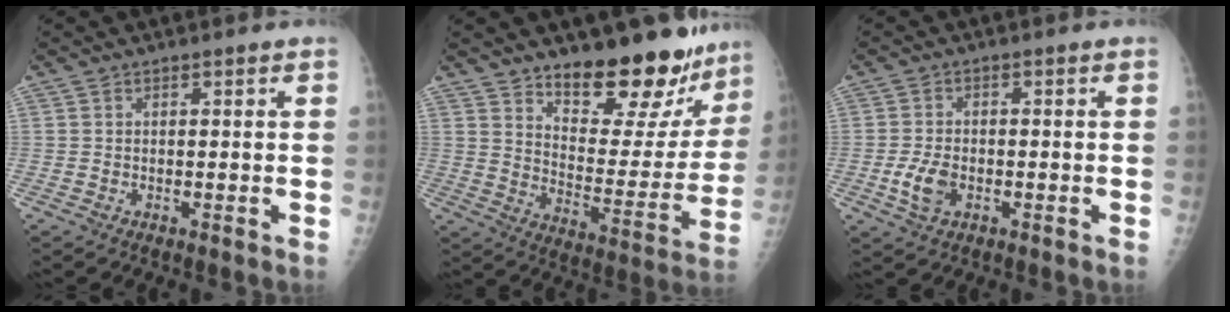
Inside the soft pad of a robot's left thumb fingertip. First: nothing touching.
{"total": 20.2, "force": [16.2, 7.6, 9.4], "torque": [-0.078, -0.125, 0.232]}
{"total": 4.9, "force": [-1.5, 3.1, 3.5], "torque": [-0.068, 0.004, -0.026]}